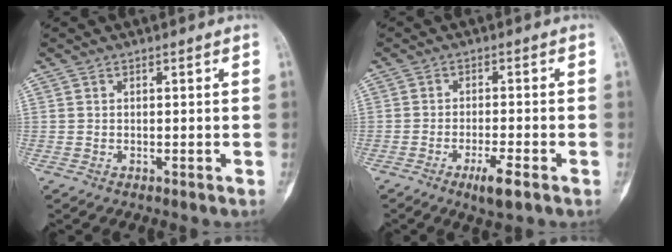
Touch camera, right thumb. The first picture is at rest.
{"total": 4.9, "force": [-2.6, 0.8, 4.0], "torque": [-0.073, 0.004, -0.044]}